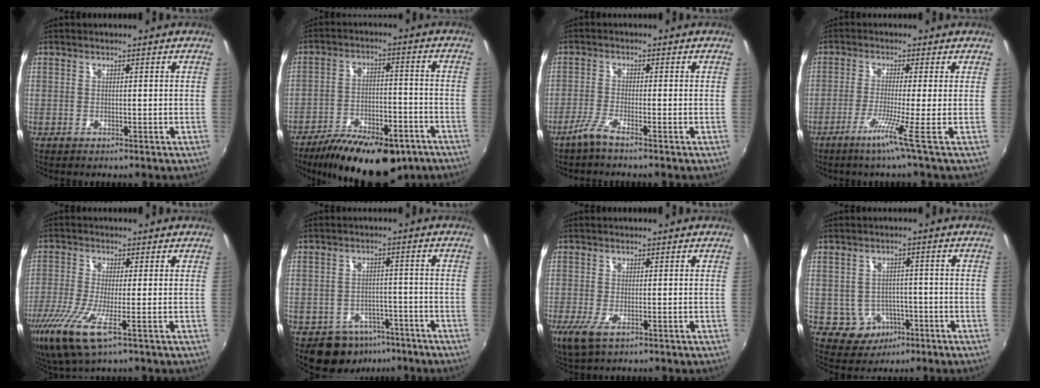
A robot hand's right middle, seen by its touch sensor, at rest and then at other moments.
{"total": 20.0, "force": [-14.2, 7.8, 11.7], "torque": [-0.215, -0.030, -0.203]}
{"total": 2.9, "force": [-2.3, -0.3, 1.8], "torque": [-0.053, -0.005, -0.049]}
{"total": 5.0, "force": [-2.5, -2.2, 3.8], "torque": [-0.095, -0.014, -0.056]}
{"total": 9.3, "force": [-4.5, 1.3, 8.1], "torque": [-0.186, -0.032, -0.086]}
{"total": 7.4, "force": [-5.1, 5.1, 1.9], "torque": [-0.044, 0.015, -0.060]}
{"total": 4.0, "force": [-1.8, 1.1, 3.4], "torque": [-0.074, -0.017, -0.031]}
{"total": 5.5, "force": [-2.1, 5.0, 1.1], "torque": [-0.036, 0.011, -0.015]}